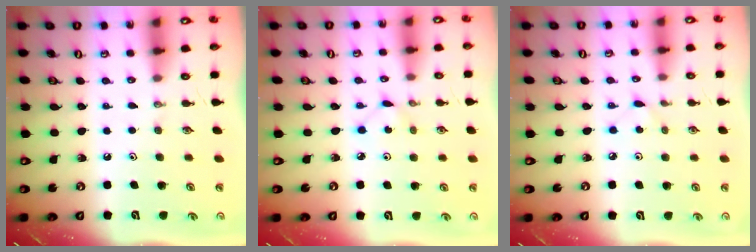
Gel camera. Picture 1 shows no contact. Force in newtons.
{"total": 2.6, "press": 2.6, "slide": 0.3}
{"total": 2.7, "press": 2.7, "slide": 0.4}